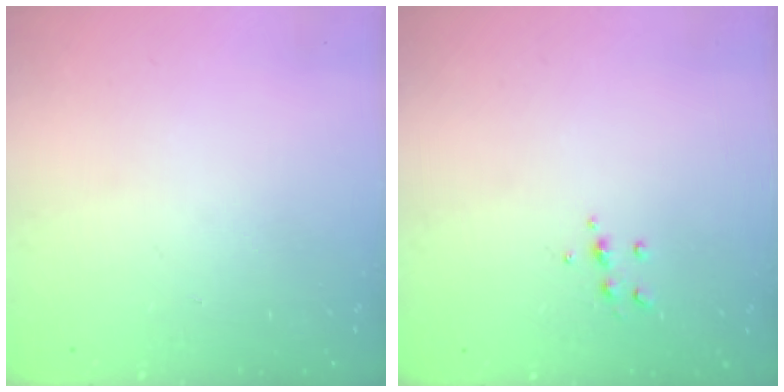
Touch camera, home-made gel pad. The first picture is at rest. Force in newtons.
{"total": 5.8, "press": 5.7, "slide": 0.8}